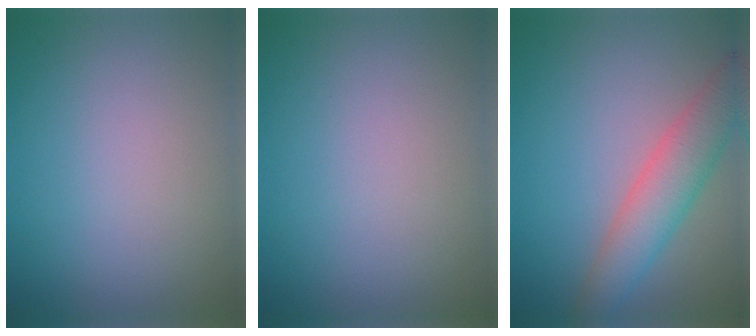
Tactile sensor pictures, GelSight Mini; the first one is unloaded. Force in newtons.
{"total": 0.0}
{"total": 4.9, "press": 4.9, "slide": 0.3}